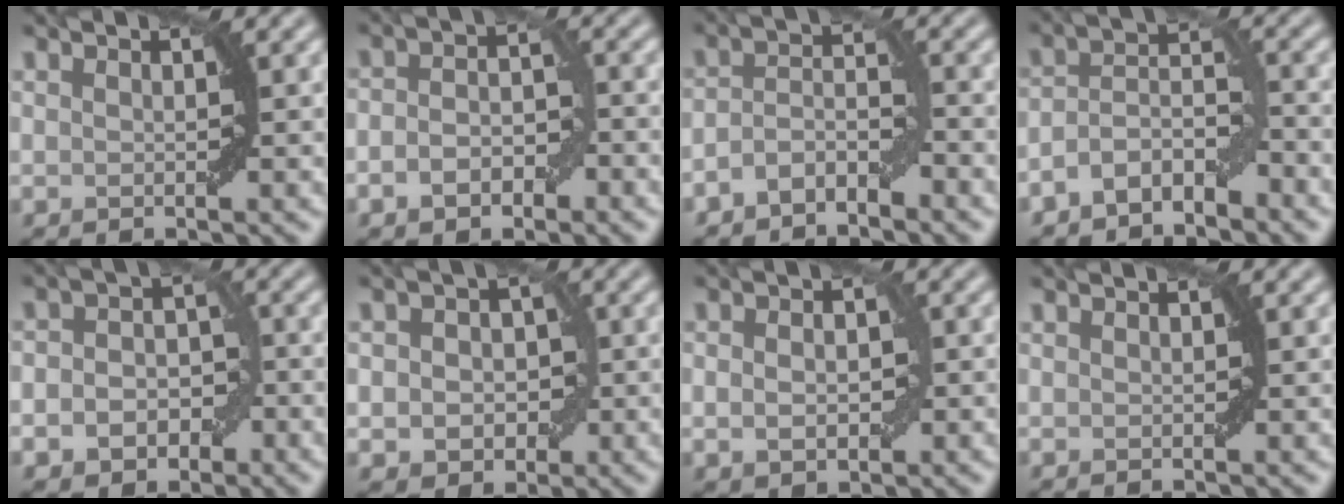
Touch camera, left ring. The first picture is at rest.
{"total": 3.6, "force": [-1.4, 2.2, 2.6], "torque": [-0.040, 0.002, -0.028]}
{"total": 2.8, "force": [-2.0, 1.1, 1.5], "torque": [-0.030, 0.012, -0.042]}
{"total": 4.1, "force": [-2.9, 1.9, 2.2], "torque": [-0.037, 0.010, -0.059]}
{"total": 5.0, "force": [-1.7, 3.8, 2.8], "torque": [-0.013, -0.002, -0.036]}
{"total": 4.2, "force": [-0.4, 3.5, 2.4], "torque": [-0.013, 0.002, -0.015]}
{"total": 2.9, "force": [-0.3, 1.9, 2.1], "torque": [-0.027, 0.003, -0.002]}
{"total": 0.0}